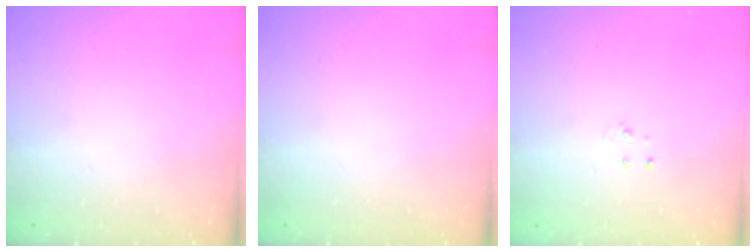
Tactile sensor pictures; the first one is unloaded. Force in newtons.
{"total": 0.0}
{"total": 2.7, "press": 2.7, "slide": 0.2}